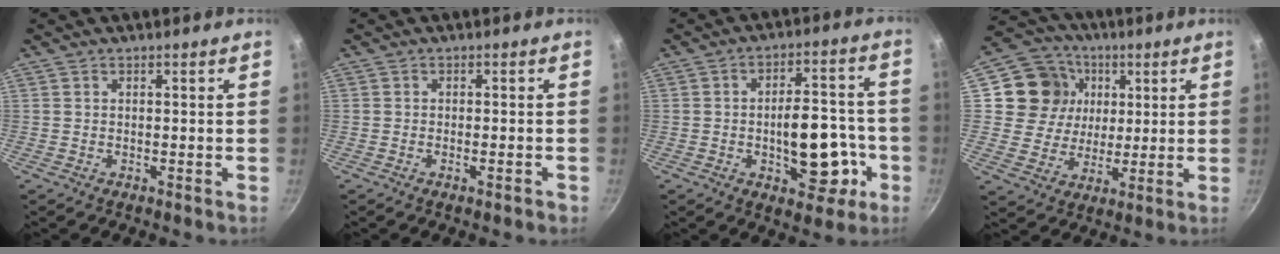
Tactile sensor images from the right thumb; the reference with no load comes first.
{"total": 1.7, "force": [-0.9, 0.4, 1.4], "torque": [-0.022, 0.007, -0.017]}
{"total": 14.0, "force": [-3.8, 7.4, 11.2], "torque": [-0.111, 0.037, -0.044]}
{"total": 13.5, "force": [3.4, 12.2, 4.6], "torque": [-0.057, 0.001, 0.054]}